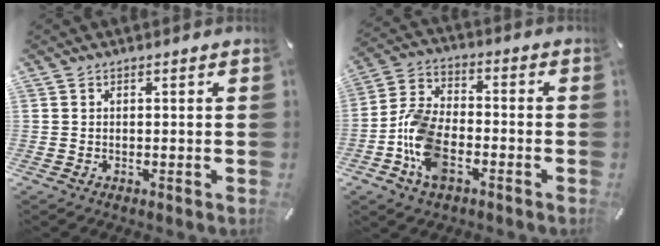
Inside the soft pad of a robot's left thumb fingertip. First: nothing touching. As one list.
[{"total": 11.6, "force": [-5.0, 7.0, 7.7], "torque": [-0.176, 0.016, -0.094]}]